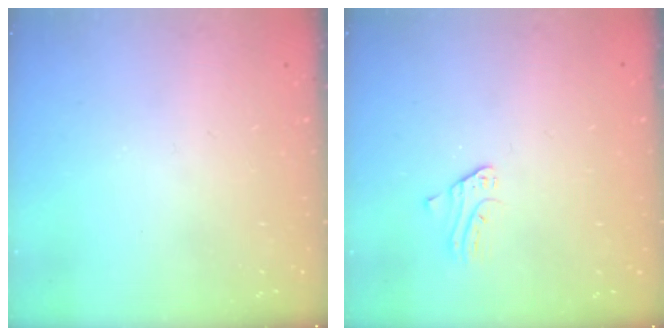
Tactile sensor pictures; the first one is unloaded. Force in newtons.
{"total": 2.0, "press": 2.0, "slide": 0.2}